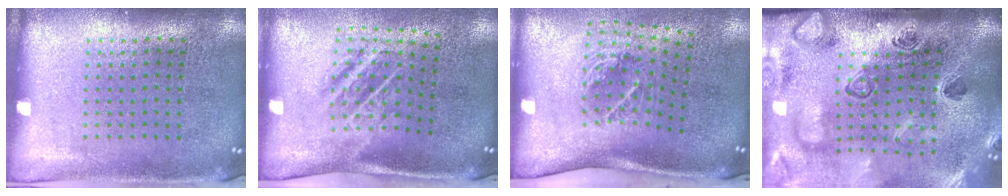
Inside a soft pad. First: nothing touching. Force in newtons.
{"total": 1.8, "press": 1.1, "slide": 1.4}
{"total": 2.0, "press": 1.3, "slide": 1.6}
{"total": 4.5, "press": 3.2, "slide": 3.2}